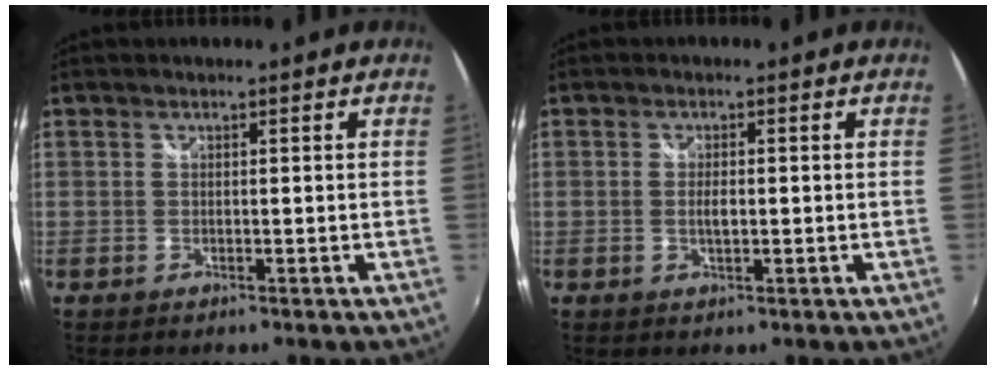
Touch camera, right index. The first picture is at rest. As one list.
[{"total": 2.0, "force": [-0.2, 0.8, 1.9], "torque": [-0.034, -0.002, -0.004]}]